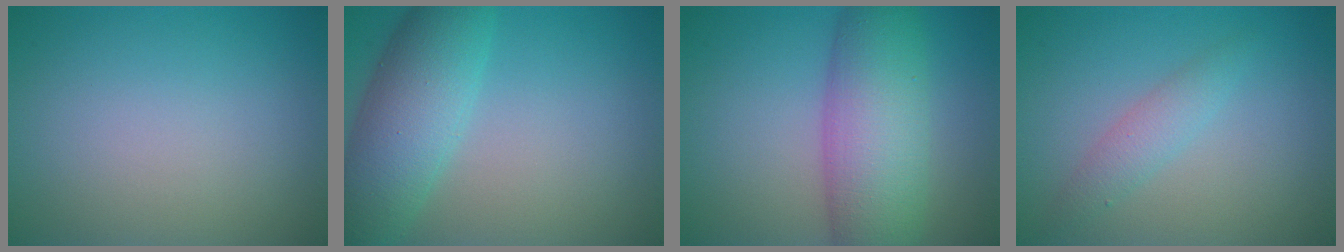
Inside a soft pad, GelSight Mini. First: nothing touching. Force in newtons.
{"total": 6.9, "press": 6.9, "slide": 0.3}
{"total": 8.3, "press": 8.3, "slide": 0.1}
{"total": 1.9, "press": 1.9, "slide": 0.0}